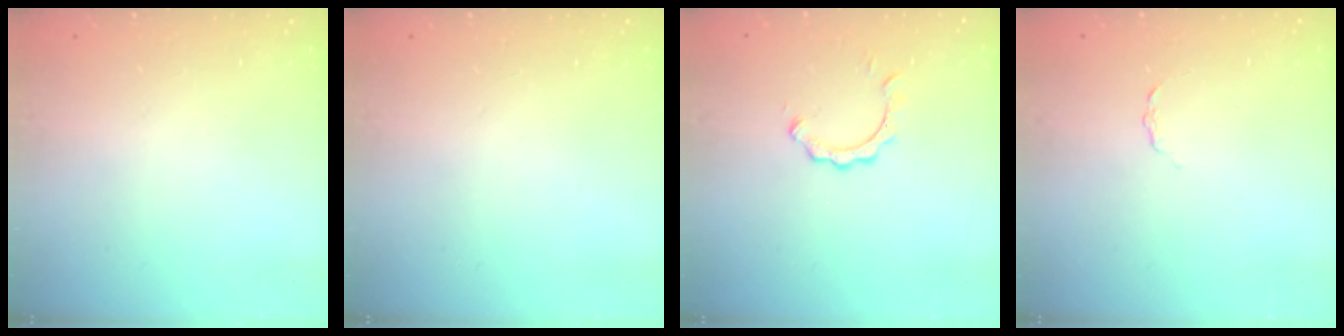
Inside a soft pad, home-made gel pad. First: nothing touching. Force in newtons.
{"total": 0.0}
{"total": 2.8, "press": 2.8, "slide": 0.2}
{"total": 2.0, "press": 2.0, "slide": 0.3}